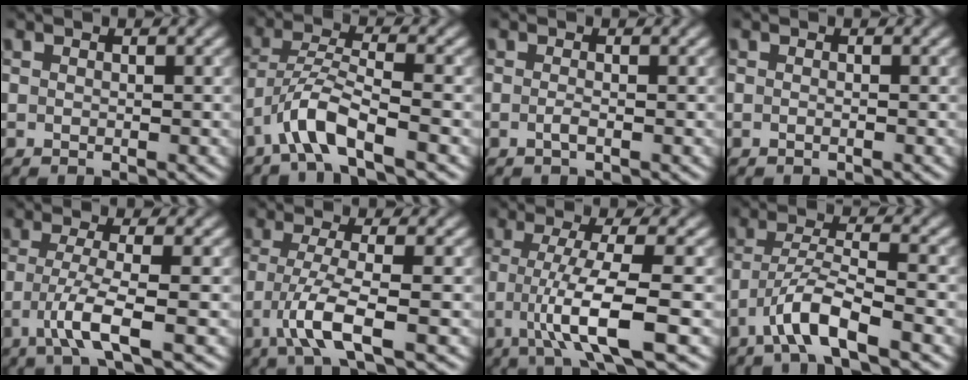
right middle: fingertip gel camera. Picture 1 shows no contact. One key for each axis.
{"total": 4.8, "fx": -2.9, "fy": 0.9, "fz": 3.7, "tx": -0.068, "ty": 0.009, "tz": -0.062}
{"total": 1.0, "fx": -0.3, "fy": 0.2, "fz": 0.9, "tx": -0.016, "ty": -0.001, "tz": -0.009}
{"total": 0.5, "fx": -0.2, "fy": 0.1, "fz": 0.4, "tx": -0.008, "ty": -0.004, "tz": -0.008}
{"total": 4.2, "fx": -1.4, "fy": 0.7, "fz": 3.9, "tx": -0.073, "ty": -0.006, "tz": -0.034}
{"total": 4.6, "fx": -1.7, "fy": 0.8, "fz": 4.2, "tx": -0.080, "ty": -0.008, "tz": -0.040}
{"total": 6.8, "fx": -1.7, "fy": 1.2, "fz": 6.5, "tx": -0.111, "ty": -0.007, "tz": -0.035}
{"total": 4.9, "fx": -2.8, "fy": 0.8, "fz": 3.9, "tx": -0.068, "ty": 0.009, "tz": -0.060}